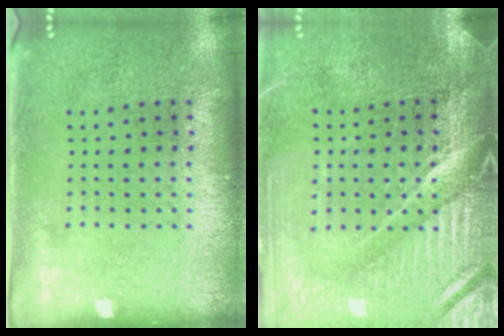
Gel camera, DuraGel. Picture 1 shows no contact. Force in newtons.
{"total": 4.0, "press": 3.8, "slide": 1.5}